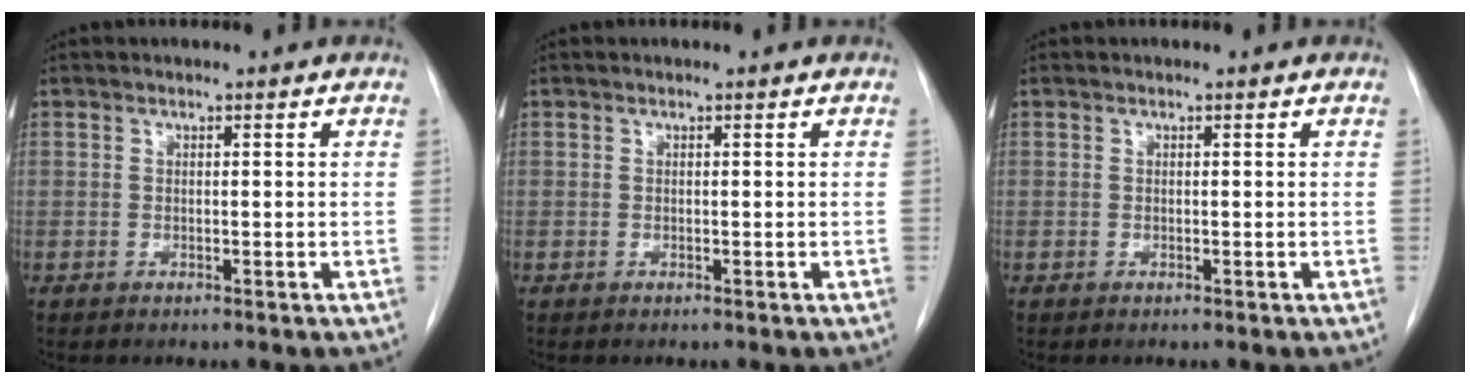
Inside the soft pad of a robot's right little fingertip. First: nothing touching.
{"total": 0.0}
{"total": 0.0}